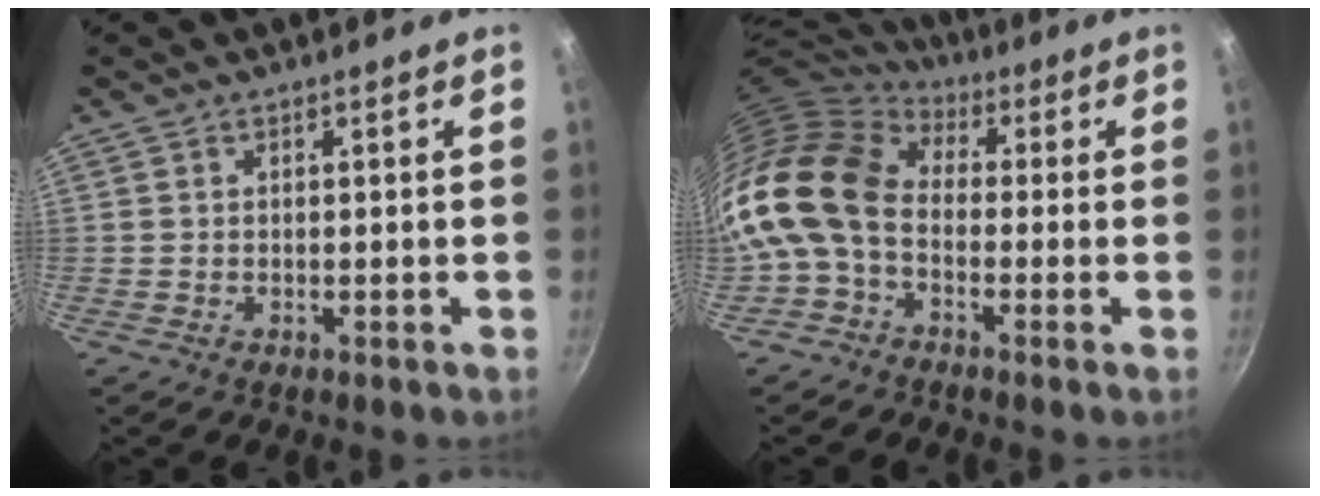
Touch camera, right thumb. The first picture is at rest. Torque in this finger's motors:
{"motor_torque": [2.07, 2.93, 1.64, -1.13, 0.35]}